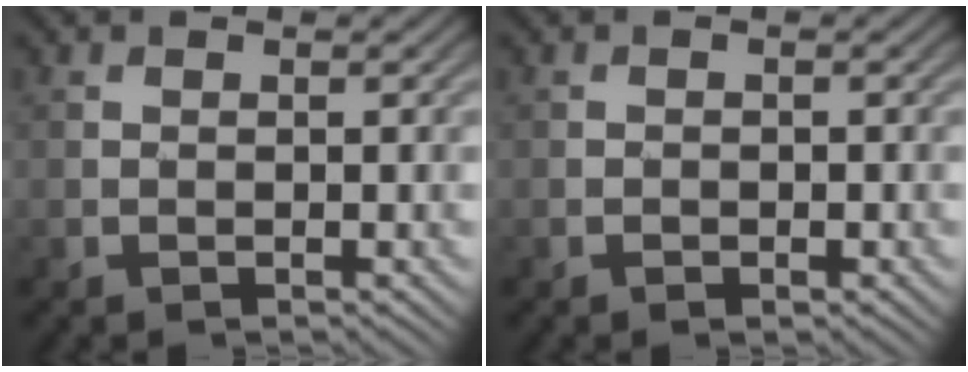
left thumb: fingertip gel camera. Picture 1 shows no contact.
{"total": 0.7, "force": [-0.4, 0.4, 0.4], "torque": [-0.002, -0.002, -0.005]}